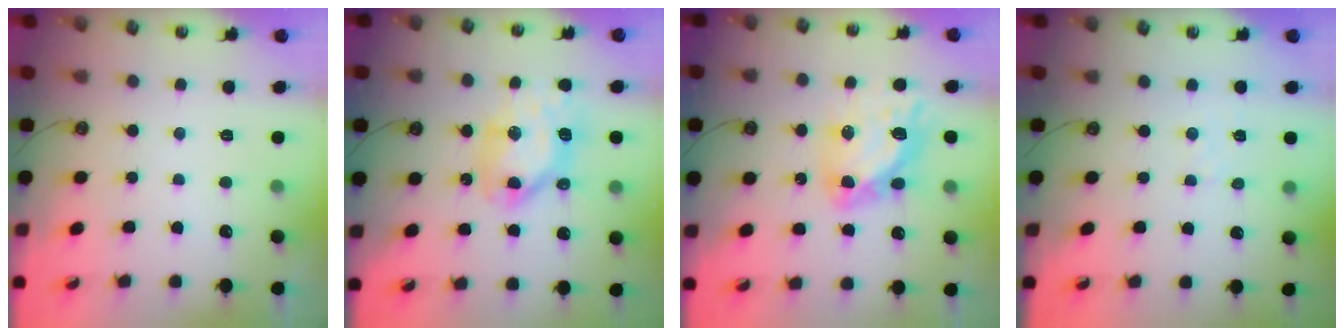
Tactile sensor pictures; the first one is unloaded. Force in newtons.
{"total": 12.9, "press": 12.8, "slide": 1.5}
{"total": 12.7, "press": 12.7, "slide": 1.4}
{"total": 1.9, "press": 1.9, "slide": 0.3}